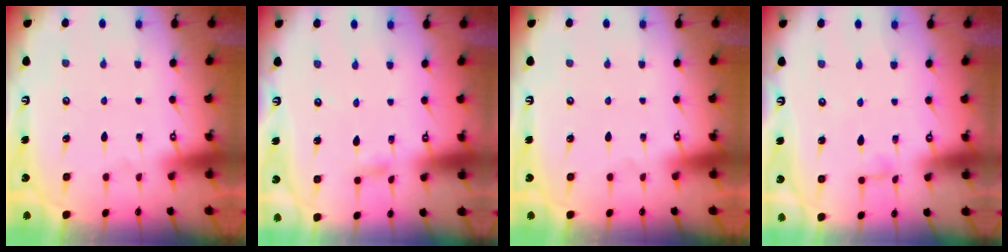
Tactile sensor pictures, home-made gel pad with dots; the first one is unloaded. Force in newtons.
{"total": 2.4, "press": 2.4, "slide": 0.2}
{"total": 0.0}
{"total": 2.9, "press": 2.9, "slide": 0.2}